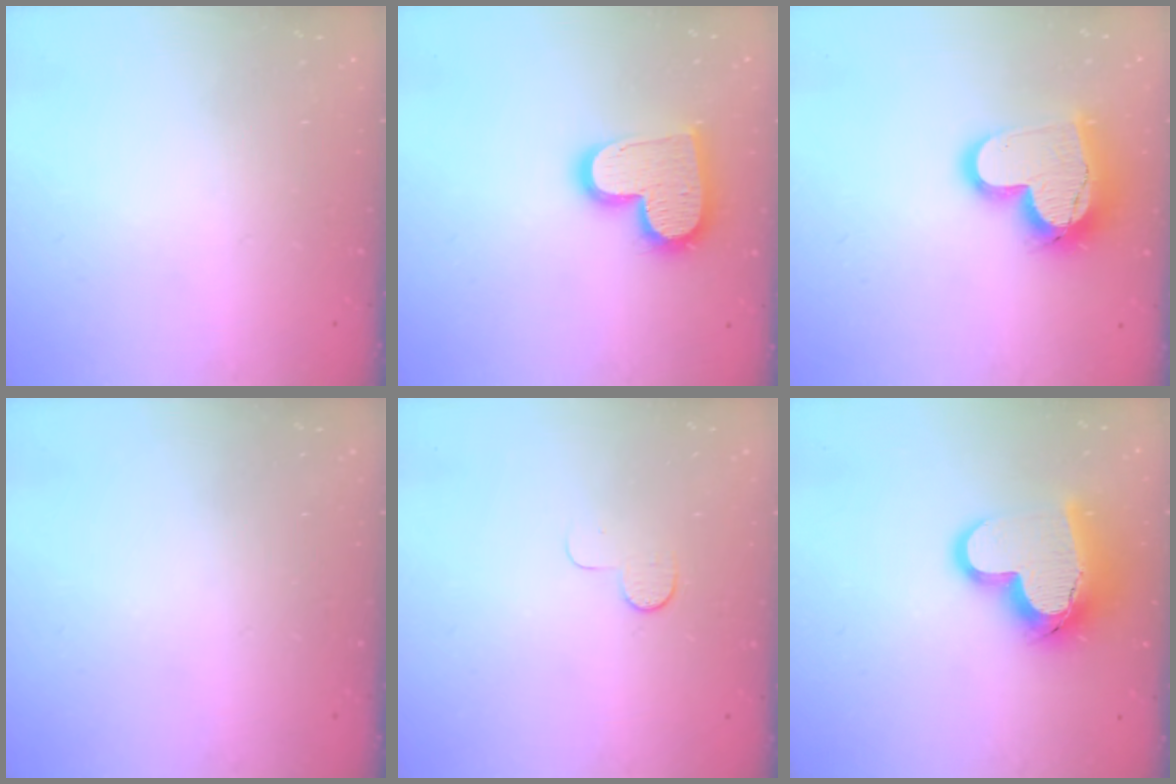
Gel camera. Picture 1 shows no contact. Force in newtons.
{"total": 16.0, "press": 16.0, "slide": 1.0}
{"total": 17.1, "press": 17.0, "slide": 1.5}
{"total": 0.0}
{"total": 5.1, "press": 5.1, "slide": 0.5}
{"total": 15.9, "press": 15.7, "slide": 2.2}